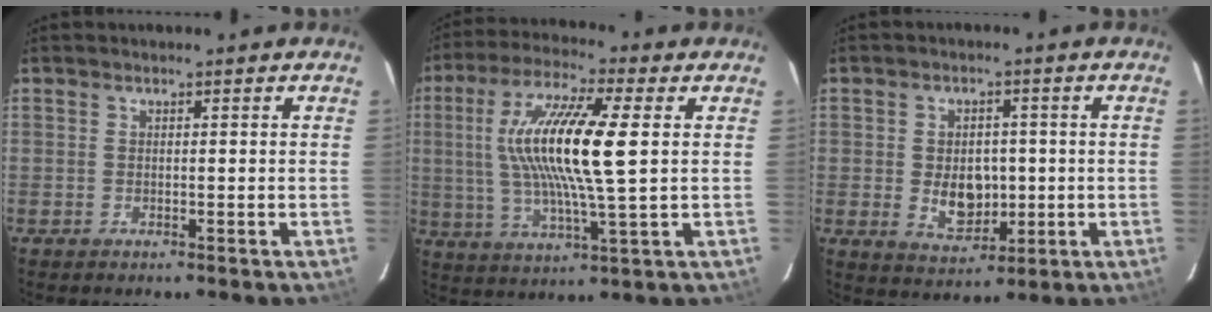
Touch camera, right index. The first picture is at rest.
{"total": 16.6, "force": [2.5, 2.5, 16.3], "torque": [-0.309, 0.005, 0.042]}
{"total": 7.6, "force": [-0.6, 5.4, 5.4], "torque": [-0.099, -0.003, 0.003]}